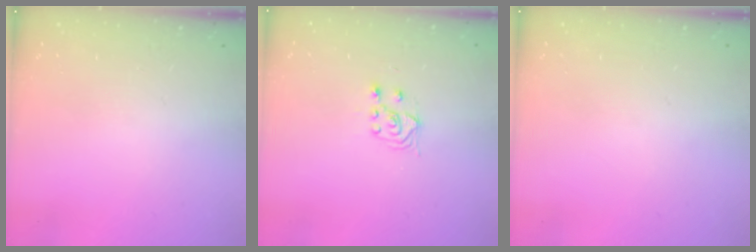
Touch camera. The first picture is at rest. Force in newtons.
{"total": 4.2, "press": 4.1, "slide": 1.1}
{"total": 0.0}